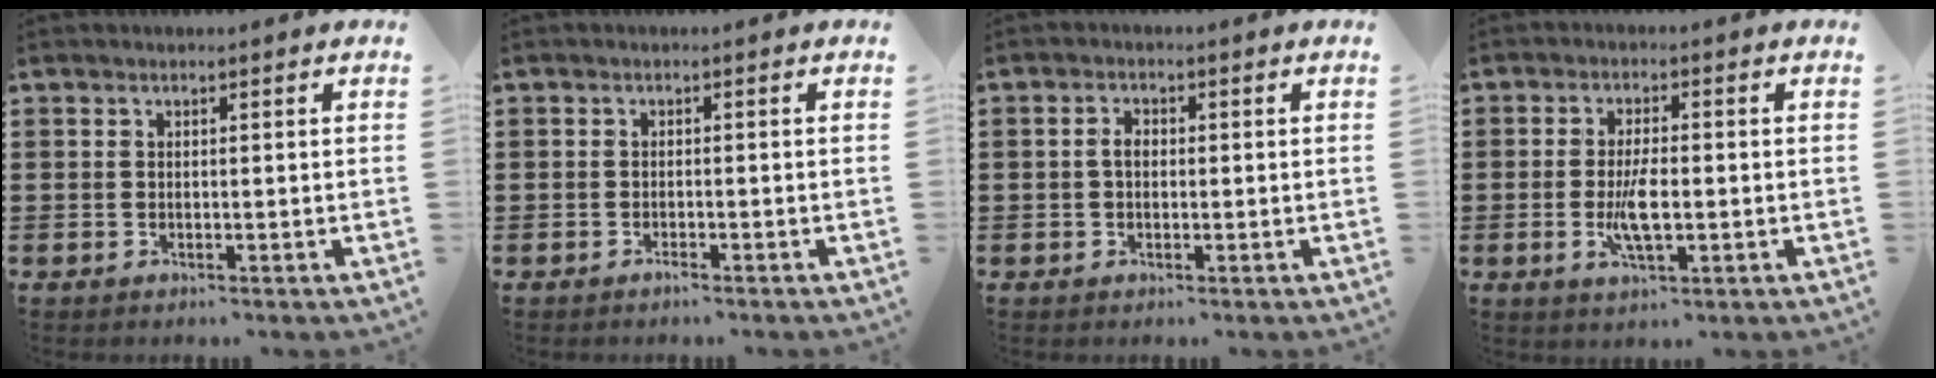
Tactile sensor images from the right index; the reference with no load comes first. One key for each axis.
{"total": 0.8, "fx": -0.8, "fy": 0.2, "fz": 0.2, "tx": -0.007, "ty": -0.003, "tz": -0.015}
{"total": 2.1, "fx": -0.1, "fy": 1.3, "fz": 1.7, "tx": -0.033, "ty": 0.006, "tz": -0.002}
{"total": 5.5, "fx": -0.9, "fy": 1.9, "fz": 5.1, "tx": -0.107, "ty": -0.004, "tz": -0.021}